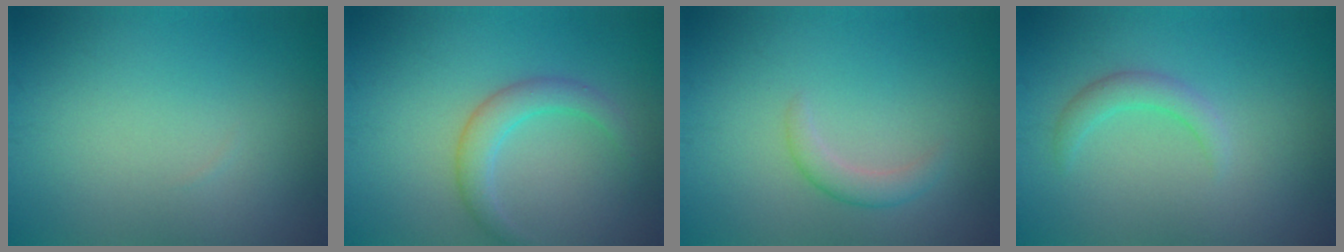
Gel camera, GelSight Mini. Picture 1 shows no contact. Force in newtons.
{"total": 2.8, "press": 2.8, "slide": 0.2}
{"total": 1.7, "press": 1.7, "slide": 0.1}
{"total": 1.8, "press": 1.8, "slide": 0.2}